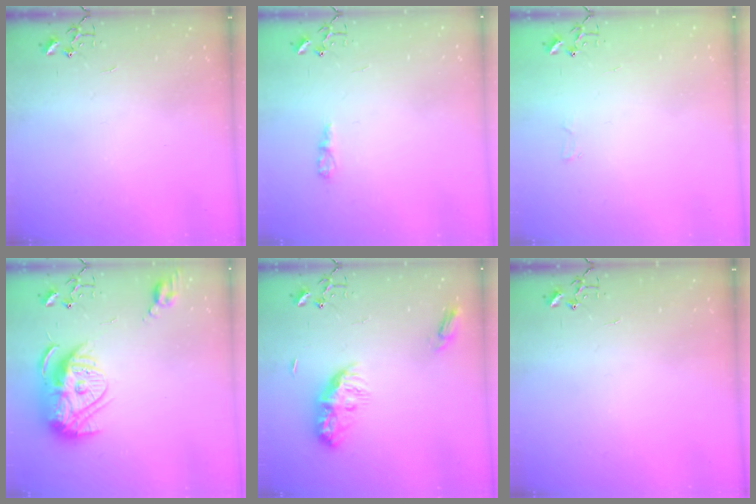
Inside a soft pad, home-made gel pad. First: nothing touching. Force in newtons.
{"total": 5.0, "press": 4.9, "slide": 0.6}
{"total": 4.8, "press": 4.8, "slide": 0.6}
{"total": 16.6, "press": 16.5, "slide": 1.7}
{"total": 11.2, "press": 11.2, "slide": 0.8}
{"total": 0.0}